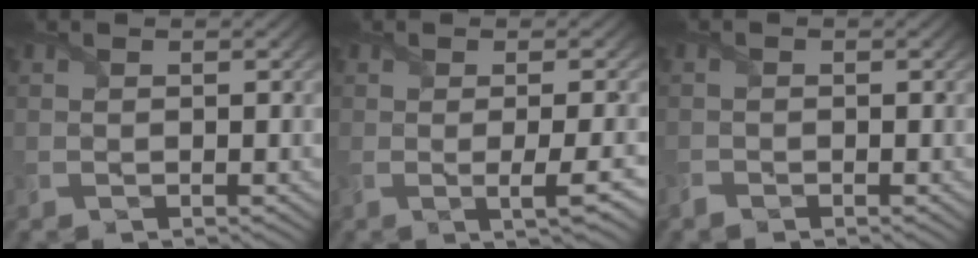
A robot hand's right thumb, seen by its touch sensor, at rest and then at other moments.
{"total": 3.7, "force": [-0.8, 0.3, 3.6], "torque": [-0.058, 0.002, -0.017]}
{"total": 1.1, "force": [-1.1, 0.2, -0.1], "torque": [0.001, 0.000, -0.025]}